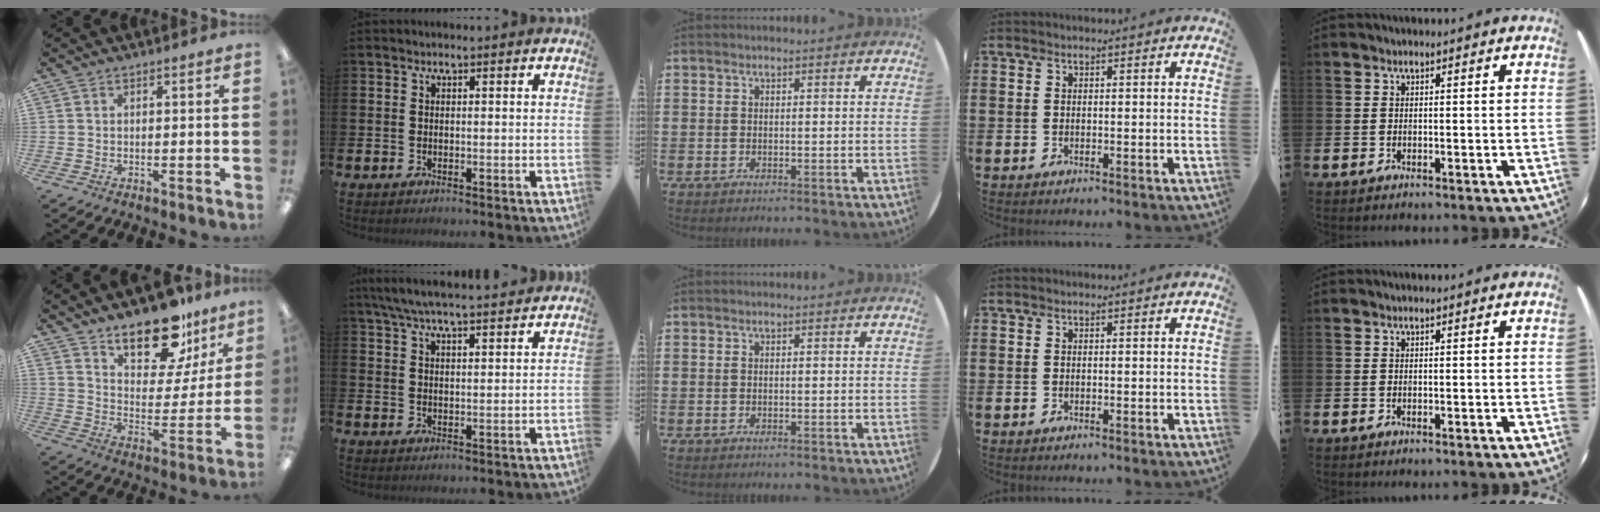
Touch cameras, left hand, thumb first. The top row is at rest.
{"thumb": {"total": 17.2, "force": [13.3, 7.2, 8.3], "torque": [-0.119, -0.088, 0.229]}, "index": {"total": 6.2, "force": [5.8, 0.3, 2.1], "torque": [-0.055, -0.023, 0.106]}}